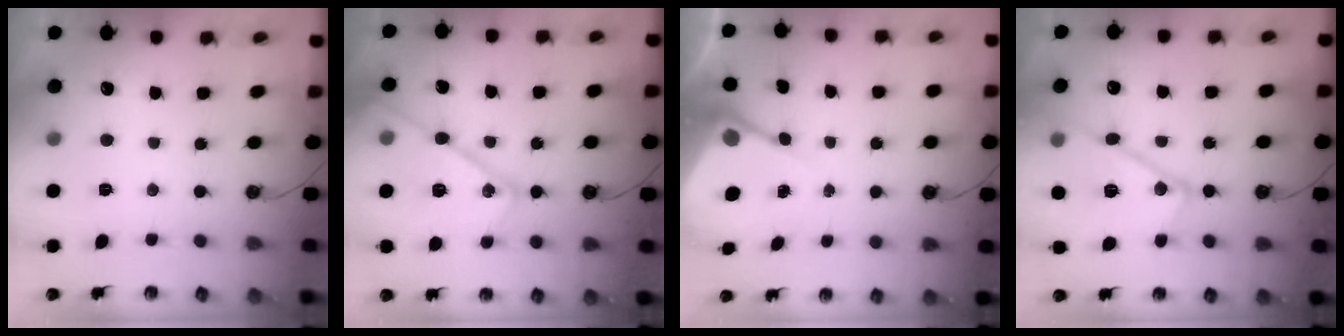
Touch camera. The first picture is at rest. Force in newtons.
{"total": 19.4, "press": 19.3, "slide": 1.5}
{"total": 6.7, "press": 6.7, "slide": 0.5}
{"total": 16.8, "press": 16.8, "slide": 0.5}